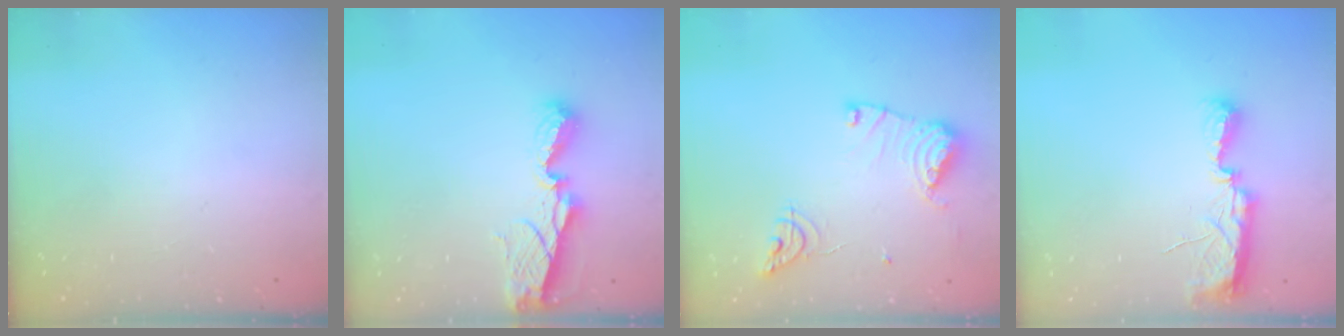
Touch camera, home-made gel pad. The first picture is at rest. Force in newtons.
{"total": 8.4, "press": 8.4, "slide": 1.1}
{"total": 13.4, "press": 13.3, "slide": 1.4}
{"total": 8.5, "press": 8.3, "slide": 2.0}